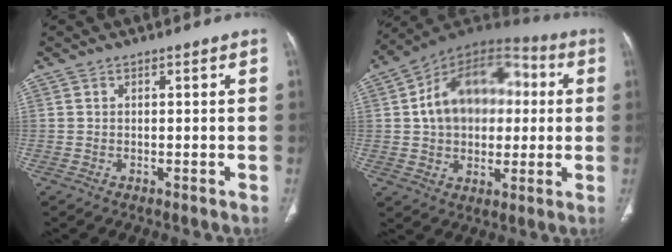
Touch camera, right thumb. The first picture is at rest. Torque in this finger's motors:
{"motor_torque": [2.34, 2.67, 1.17, -0.30, 0.18]}